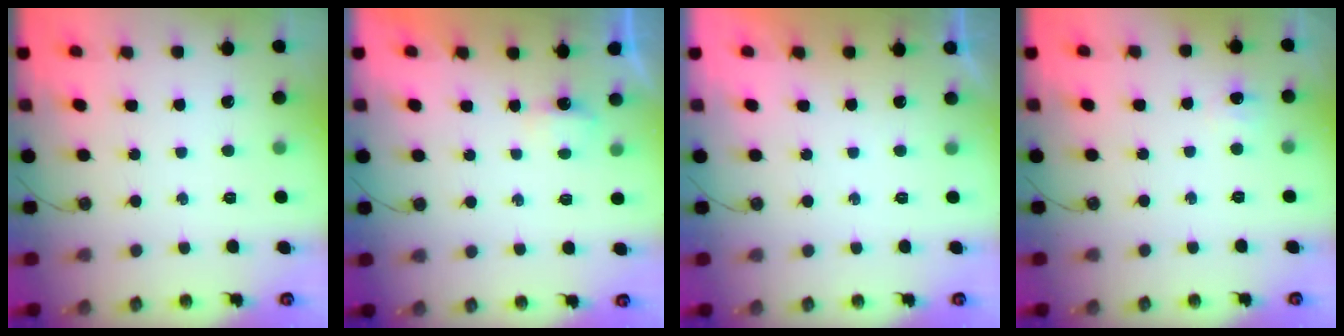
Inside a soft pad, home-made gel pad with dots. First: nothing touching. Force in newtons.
{"total": 13.3, "press": 4.4, "slide": 12.6}
{"total": 0.0}
{"total": 4.4, "press": 4.3, "slide": 0.9}